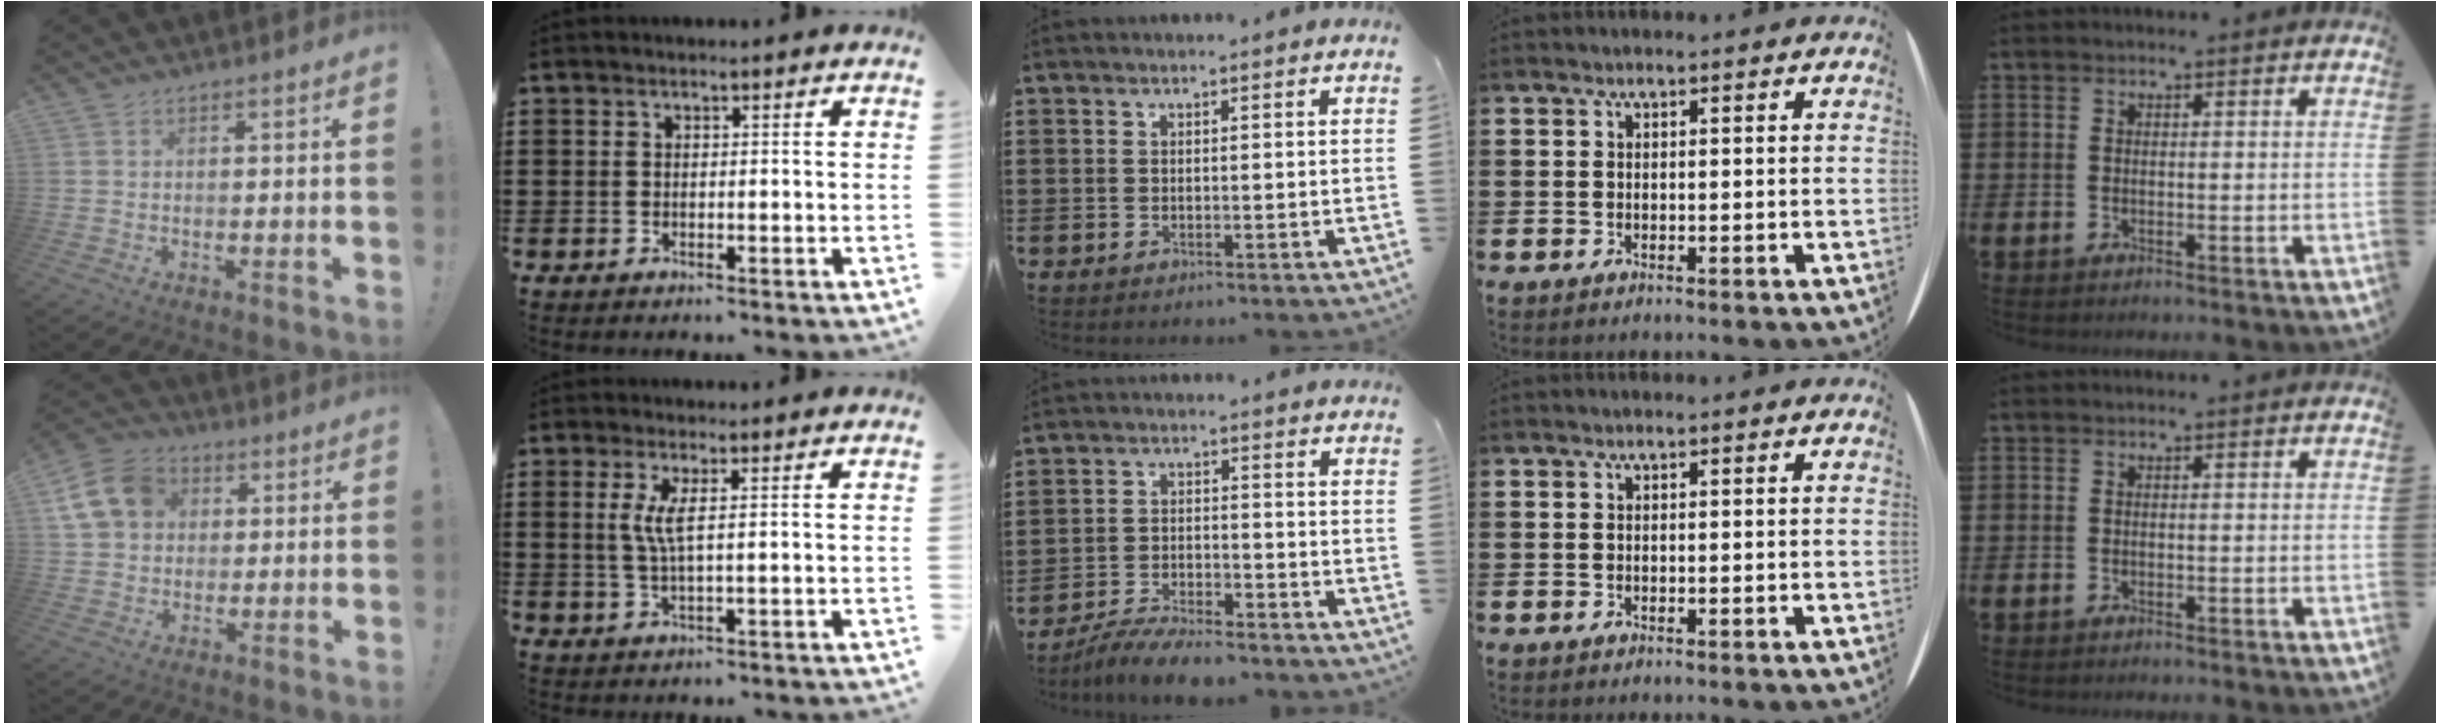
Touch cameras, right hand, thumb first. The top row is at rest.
{"thumb": {"total": 13.8, "force": [4.0, 11.2, 7.0], "torque": [-0.112, 0.000, 0.085]}, "index": {"total": 3.6, "force": [0.7, 0.1, 3.5], "torque": [-0.078, -0.006, 0.008]}, "middle": {"total": 5.6, "force": [-5.3, 0.3, 1.5], "torque": [-0.032, -0.003, -0.104]}}